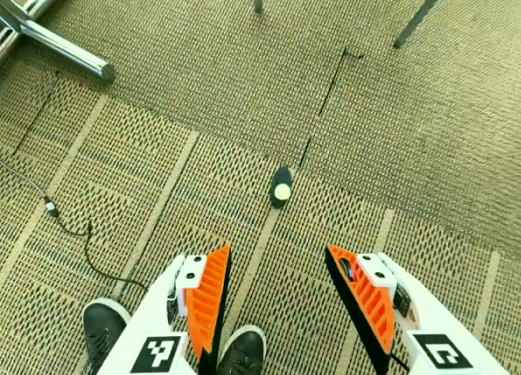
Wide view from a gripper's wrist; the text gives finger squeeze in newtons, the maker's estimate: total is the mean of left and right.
{"total": 0.0}